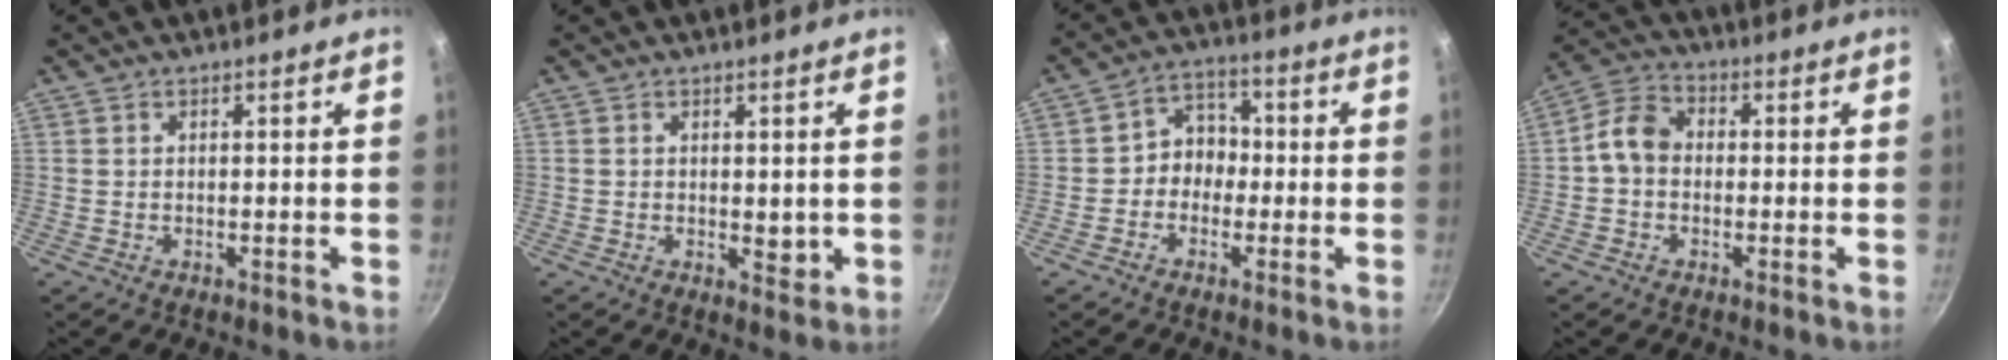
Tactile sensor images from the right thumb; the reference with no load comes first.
{"total": 2.6, "force": [0.2, 1.5, 2.1], "torque": [-0.029, -0.006, 0.005]}
{"total": 6.0, "force": [-1.2, 5.2, 2.9], "torque": [0.000, 0.025, -0.032]}
{"total": 6.9, "force": [-0.5, 5.5, 4.2], "torque": [-0.058, 0.022, -0.029]}